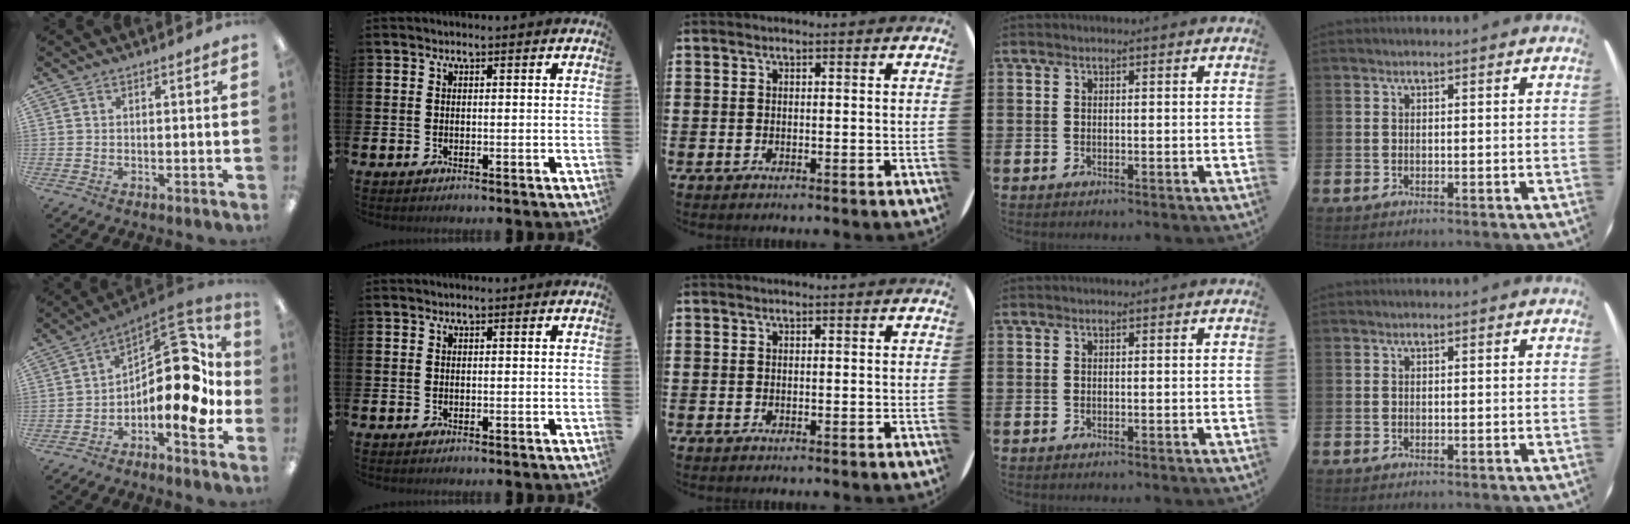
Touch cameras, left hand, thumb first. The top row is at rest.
{"thumb": {"total": 16.7, "force": [0.7, 7.8, 14.7], "torque": [-0.195, -0.018, 0.011]}}